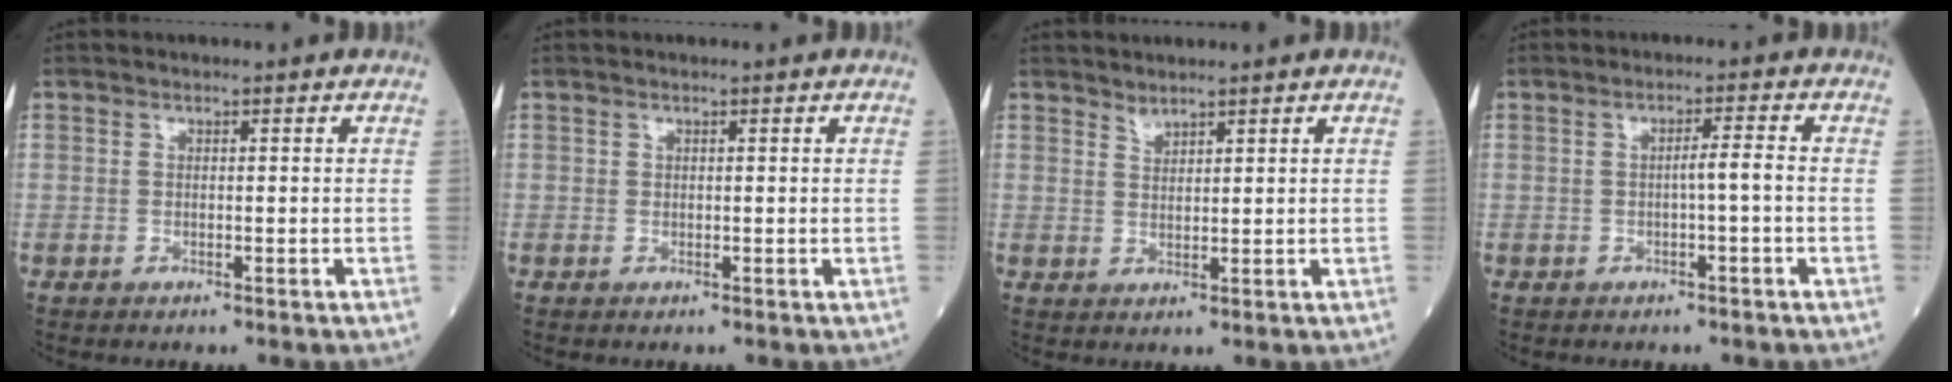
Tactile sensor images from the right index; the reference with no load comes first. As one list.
[{"total": 0.0}, {"total": 1.4, "force": [1.4, 0.1, 0.2], "torque": [-0.005, -0.003, 0.030]}, {"total": 2.2, "force": [-0.5, -0.2, 2.2], "torque": [-0.031, 0.003, -0.009]}]